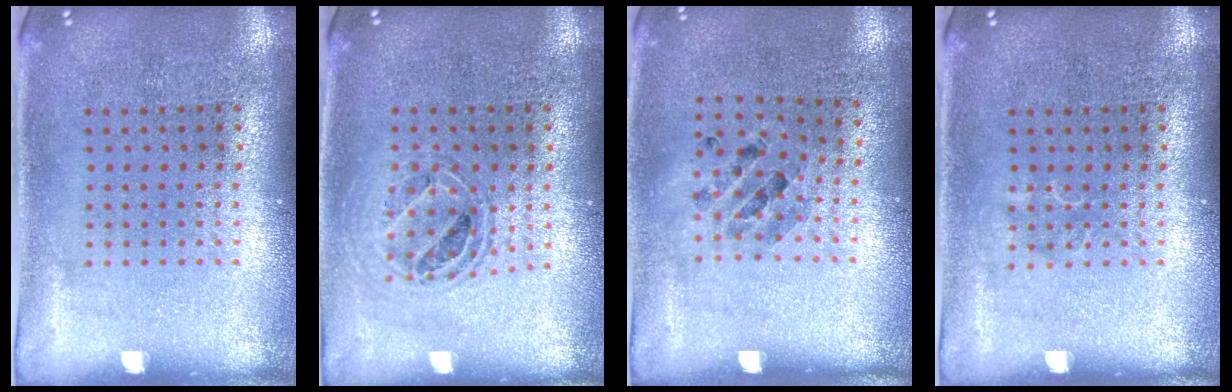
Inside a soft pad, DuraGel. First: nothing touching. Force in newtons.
{"total": 0.8, "press": 0.8, "slide": 0.1}
{"total": 0.8, "press": 0.8, "slide": 0.1}
{"total": 0.7, "press": 0.7, "slide": 0.2}